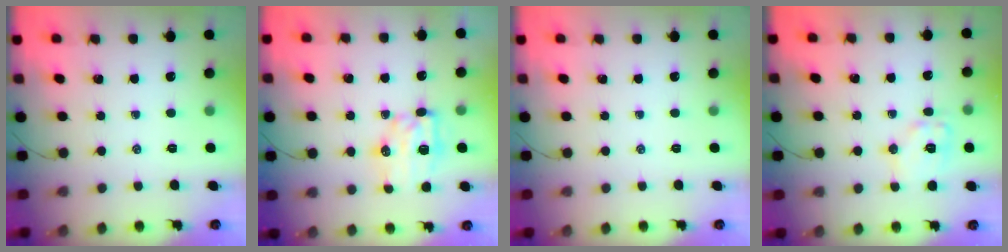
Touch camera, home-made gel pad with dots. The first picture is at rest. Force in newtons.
{"total": 7.7, "press": 7.7, "slide": 0.6}
{"total": 0.0}
{"total": 10.1, "press": 10.1, "slide": 0.4}